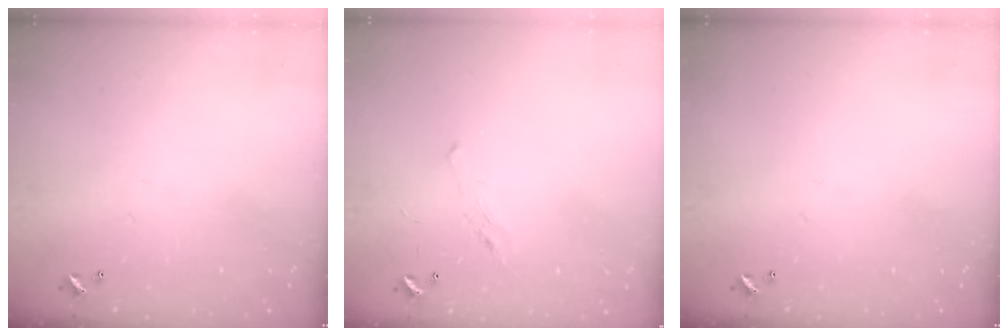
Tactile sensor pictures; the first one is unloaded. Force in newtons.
{"total": 0.8, "press": 0.1, "slide": 0.8}
{"total": 0.0}